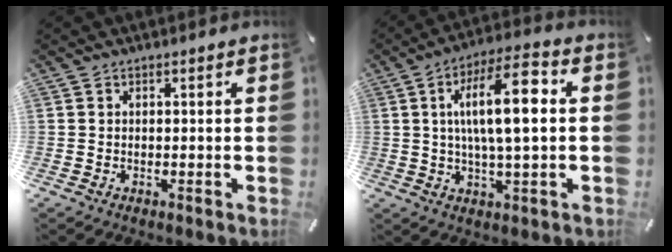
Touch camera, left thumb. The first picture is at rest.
{"total": 14.2, "force": [2.3, 3.9, 13.5], "torque": [-0.242, 0.005, 0.032]}